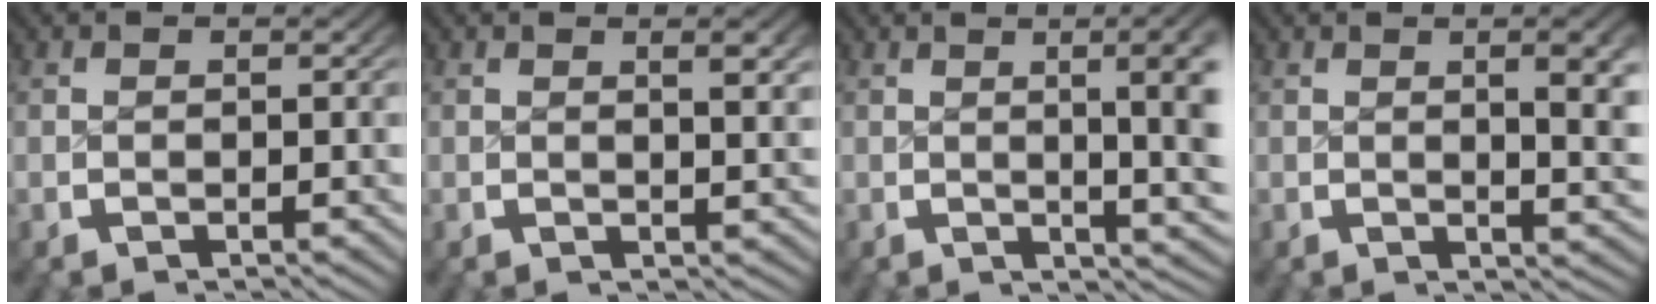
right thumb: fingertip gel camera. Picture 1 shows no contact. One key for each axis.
{"total": 1.8, "fx": 0.6, "fy": 0.2, "fz": 1.7, "tx": -0.022, "ty": -0.002, "tz": 0.012}
{"total": 8.3, "fx": 1.0, "fy": 3.3, "fz": 7.6, "tx": -0.078, "ty": 0.012, "tz": 0.009}
{"total": 4.5, "fx": 0.8, "fy": 1.3, "fz": 4.2, "tx": -0.044, "ty": -0.003, "tz": 0.014}